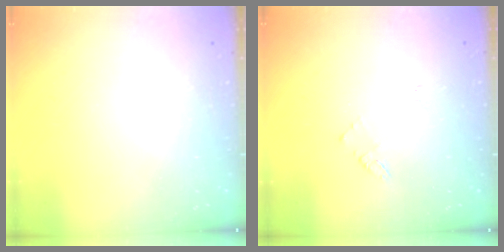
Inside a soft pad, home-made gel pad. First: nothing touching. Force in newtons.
{"total": 4.3, "press": 4.3, "slide": 0.5}